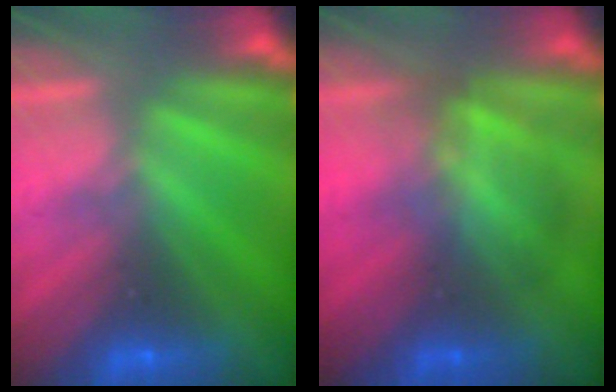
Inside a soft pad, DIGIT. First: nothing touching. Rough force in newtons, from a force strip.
{"total": 2.9}